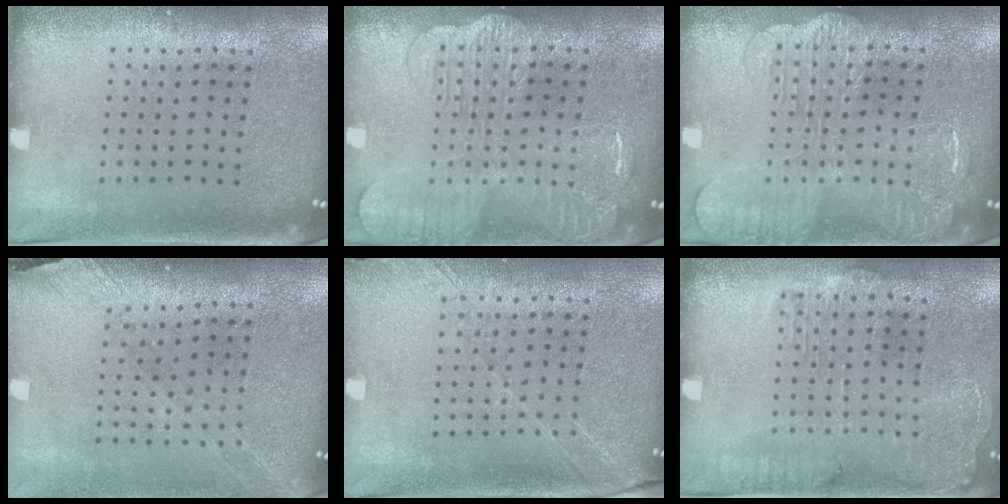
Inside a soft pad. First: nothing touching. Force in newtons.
{"total": 3.9, "press": 3.8, "slide": 0.5}
{"total": 2.3, "press": 2.2, "slide": 0.4}
{"total": 1.4, "press": 1.3, "slide": 0.2}
{"total": 1.3, "press": 1.2, "slide": 0.5}
{"total": 1.4, "press": 1.4, "slide": 0.3}